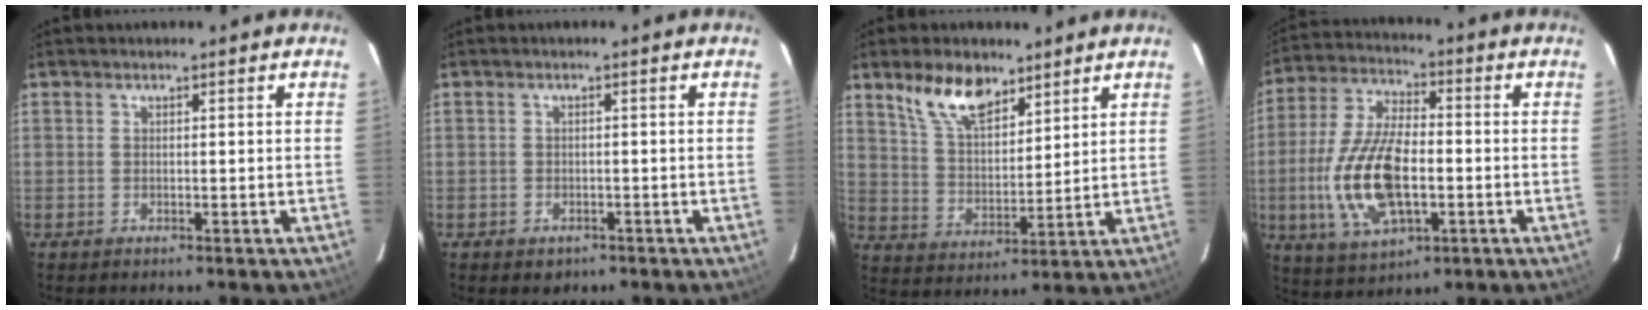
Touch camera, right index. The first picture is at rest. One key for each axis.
{"total": 2.6, "fx": -1.4, "fy": 2.0, "fz": 0.8, "tx": -0.019, "ty": 0.000, "tz": -0.015}
{"total": 10.5, "fx": 7.3, "fy": 4.9, "fz": 5.9, "tx": -0.108, "ty": 0.011, "tz": 0.143}
{"total": 16.6, "fx": -3.3, "fy": 7.6, "fz": 14.3, "tx": -0.305, "ty": -0.003, "tz": -0.056}